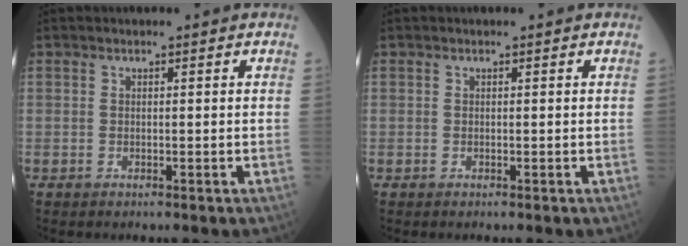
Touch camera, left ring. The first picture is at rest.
{"total": 0.0}